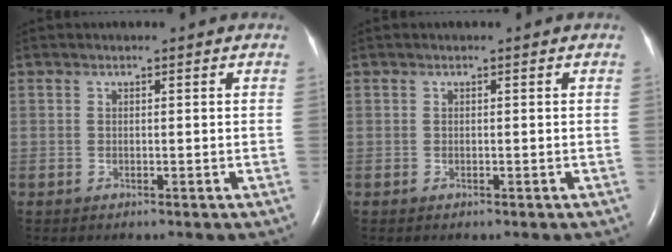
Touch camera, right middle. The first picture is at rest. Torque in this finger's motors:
{"motor_torque": [0.26, -0.21, 0.00, 0.02]}